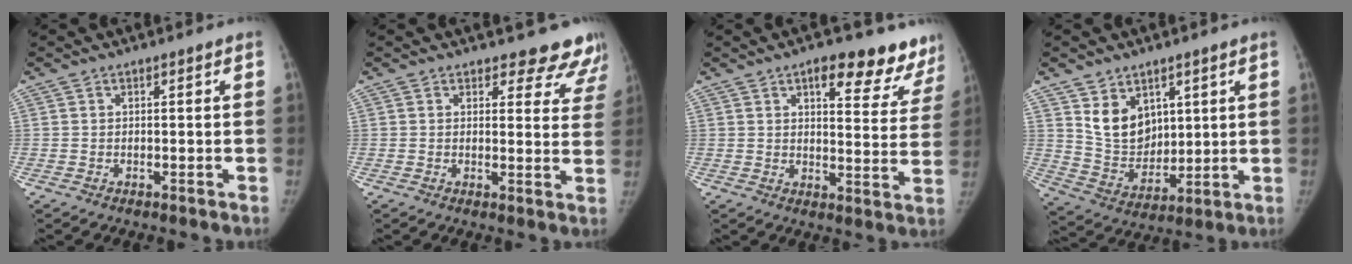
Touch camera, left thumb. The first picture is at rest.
{"total": 9.8, "force": [9.0, 3.7, 1.4], "torque": [0.040, -0.056, 0.075]}
{"total": 15.6, "force": [10.9, 6.0, 9.5], "torque": [-0.065, -0.048, 0.123]}
{"total": 10.6, "force": [5.0, 7.7, 5.2], "torque": [-0.057, -0.043, 0.110]}